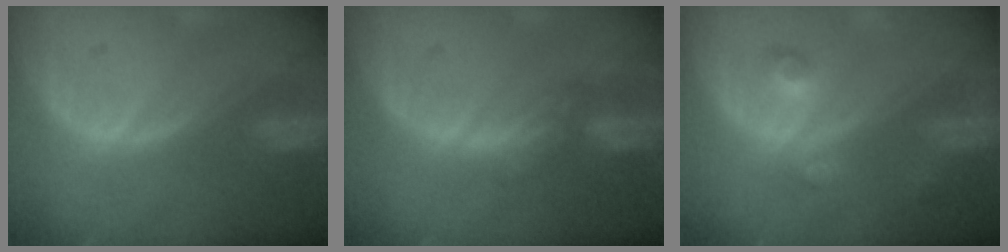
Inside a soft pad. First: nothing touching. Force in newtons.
{"total": 4.2, "press": 4.2, "slide": 0.6}
{"total": 3.8, "press": 3.5, "slide": 1.4}